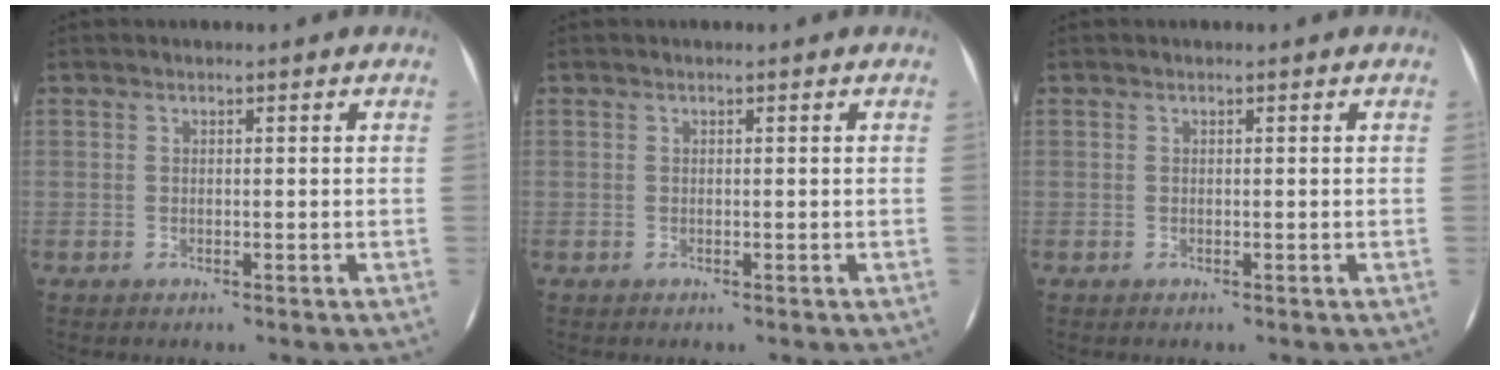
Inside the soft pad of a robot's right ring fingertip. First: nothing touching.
{"total": 0.0}
{"total": 0.0}